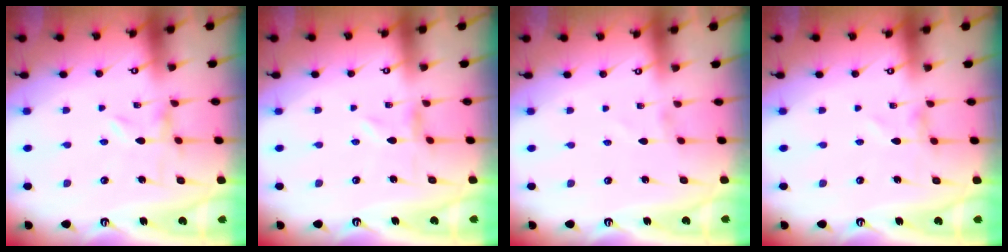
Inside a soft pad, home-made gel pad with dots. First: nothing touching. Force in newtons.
{"total": 0.0}
{"total": 1.5, "press": 1.5, "slide": 0.1}
{"total": 0.0}